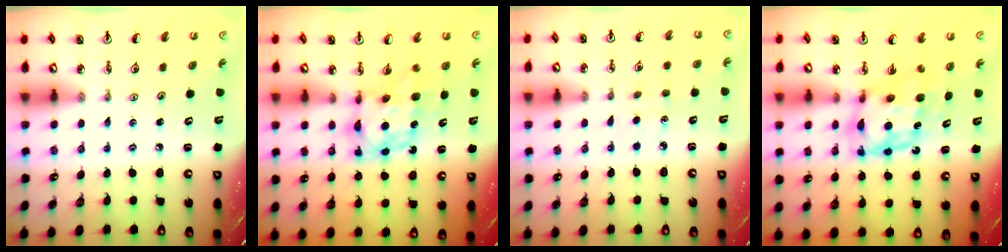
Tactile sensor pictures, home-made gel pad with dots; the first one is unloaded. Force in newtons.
{"total": 7.1, "press": 7.1, "slide": 0.6}
{"total": 1.4, "press": 1.4, "slide": 0.2}
{"total": 8.5, "press": 8.5, "slide": 0.6}